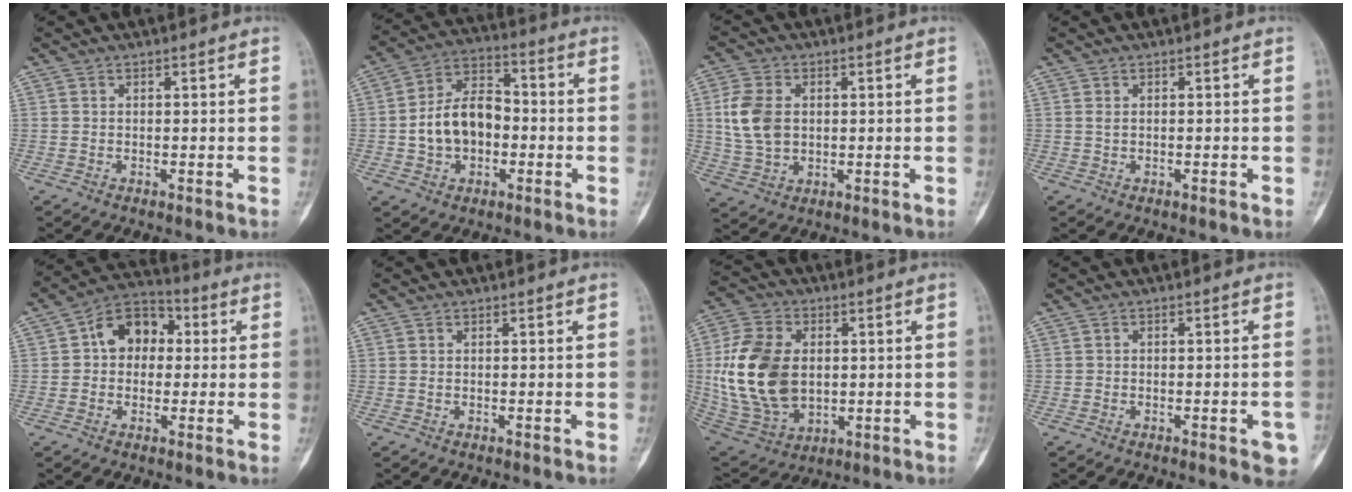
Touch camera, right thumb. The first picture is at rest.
{"total": 12.4, "force": [-1.6, 8.7, 8.6], "torque": [-0.127, 0.037, -0.034]}
{"total": 9.5, "force": [1.2, 6.7, 6.6], "torque": [-0.134, -0.001, 0.029]}
{"total": 0.8, "force": [0.0, 0.4, 0.7], "torque": [-0.010, 0.000, 0.003]}
{"total": 10.3, "force": [1.6, 7.8, 6.6], "torque": [-0.064, 0.027, 0.011]}
{"total": 0.0}
{"total": 19.7, "force": [0.9, 13.4, 14.4], "torque": [-0.281, -0.008, 0.032]}
{"total": 4.1, "force": [-1.8, 1.3, 3.4], "torque": [-0.023, 0.008, -0.021]}